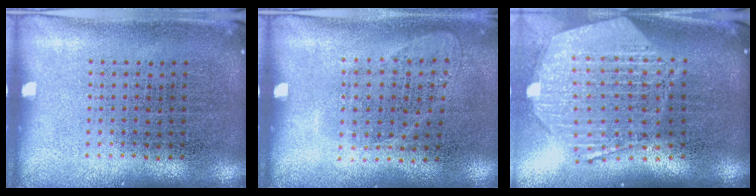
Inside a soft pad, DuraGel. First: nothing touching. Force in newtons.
{"total": 1.0, "press": 0.9, "slide": 0.5}
{"total": 2.9, "press": 2.3, "slide": 1.8}